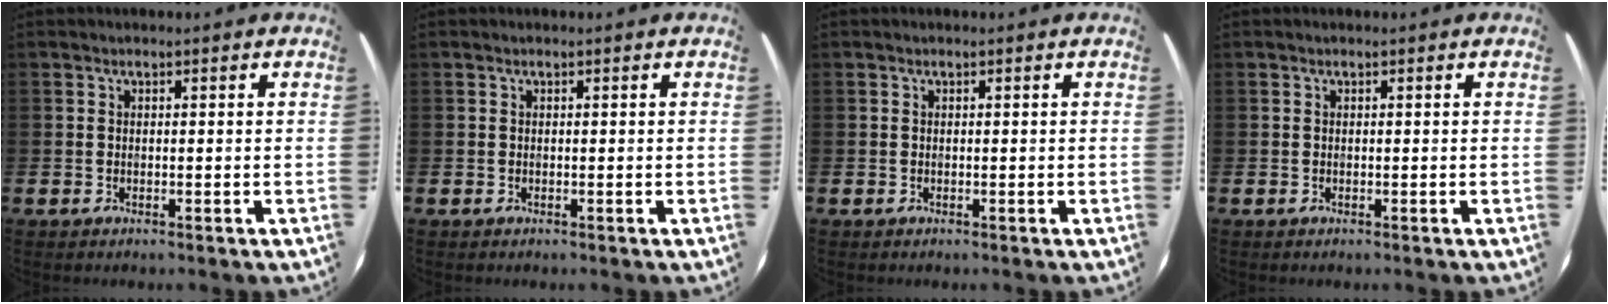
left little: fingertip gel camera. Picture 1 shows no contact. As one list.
[{"total": 0.0}, {"total": 0.0}, {"total": 0.0}]